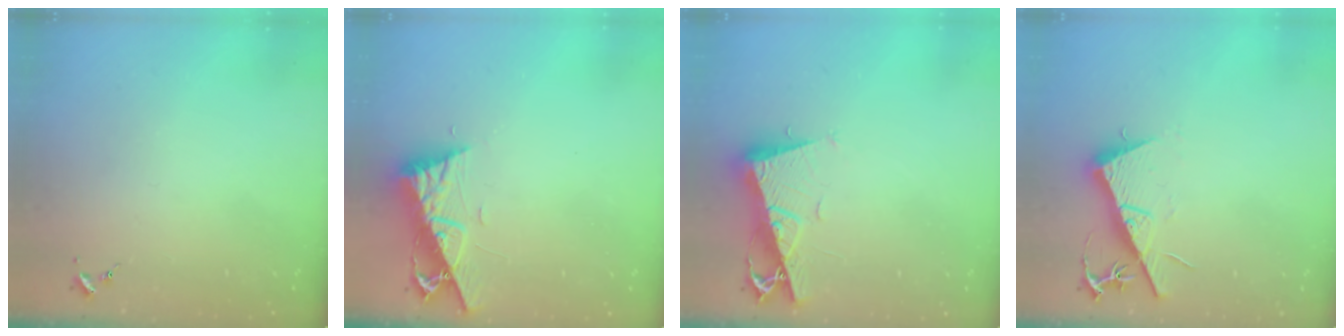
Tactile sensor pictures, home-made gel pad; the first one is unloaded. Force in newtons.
{"total": 9.4, "press": 9.3, "slide": 1.3}
{"total": 10.6, "press": 10.5, "slide": 1.3}
{"total": 12.5, "press": 12.5, "slide": 0.5}